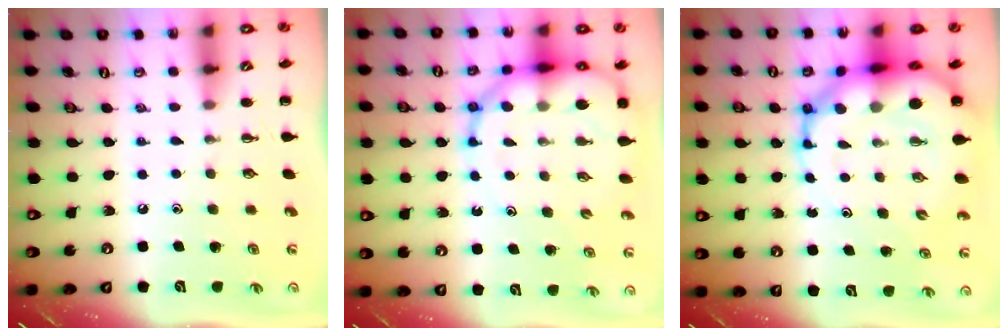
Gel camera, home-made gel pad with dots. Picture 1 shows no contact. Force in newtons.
{"total": 13.6, "press": 13.2, "slide": 3.2}
{"total": 17.0, "press": 16.4, "slide": 4.4}